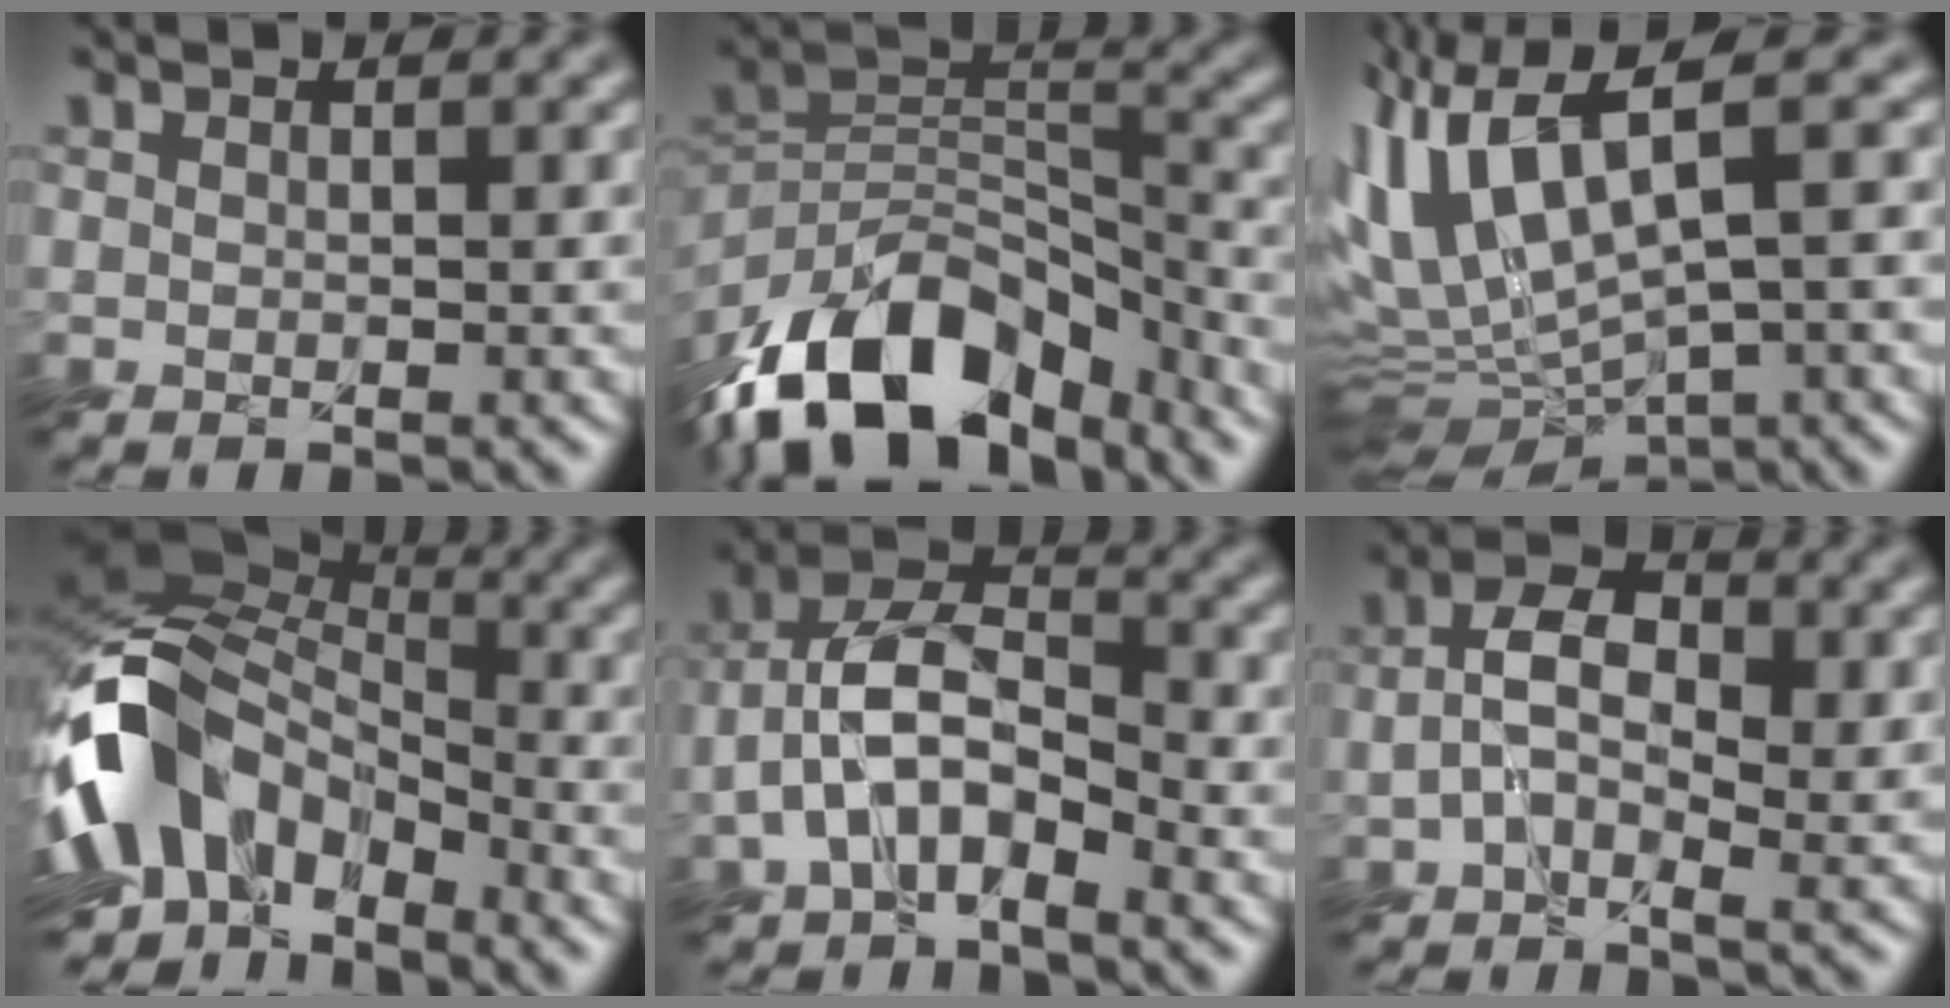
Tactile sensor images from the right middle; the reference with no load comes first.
{"total": 14.0, "force": [-10.7, 6.3, 6.4], "torque": [-0.117, 0.022, -0.211]}
{"total": 10.5, "force": [1.6, 4.1, 9.5], "torque": [-0.219, 0.000, 0.046]}
{"total": 11.7, "force": [-5.5, 7.5, 7.1], "torque": [-0.137, 0.003, -0.124]}
{"total": 6.5, "force": [-2.8, 3.4, 4.9], "torque": [-0.100, 0.014, -0.064]}
{"total": 5.5, "force": [-0.3, 3.4, 4.4], "torque": [-0.081, 0.009, -0.021]}